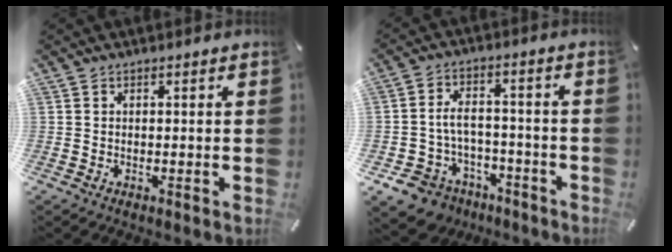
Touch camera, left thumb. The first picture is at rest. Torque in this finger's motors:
{"motor_torque": [0.60, 1.45, 0.12, 0.12, 0.09]}